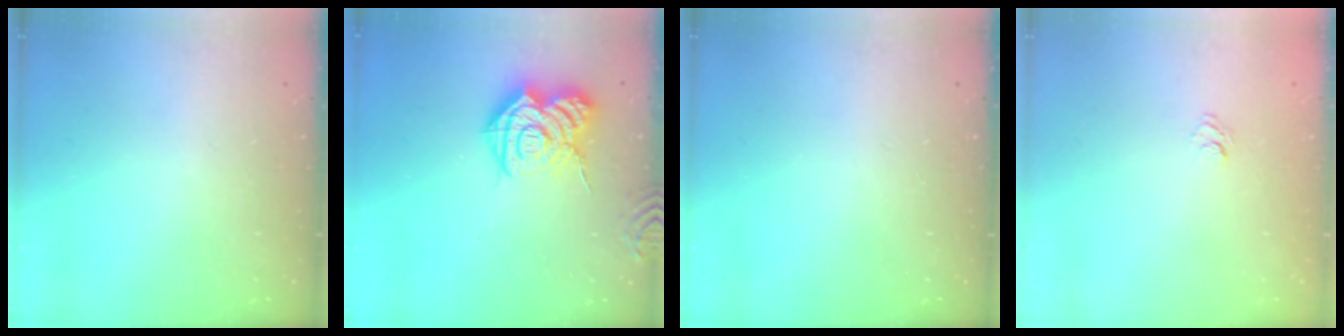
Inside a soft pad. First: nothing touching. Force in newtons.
{"total": 16.2, "press": 16.1, "slide": 1.5}
{"total": 0.0}
{"total": 2.6, "press": 2.3, "slide": 1.1}